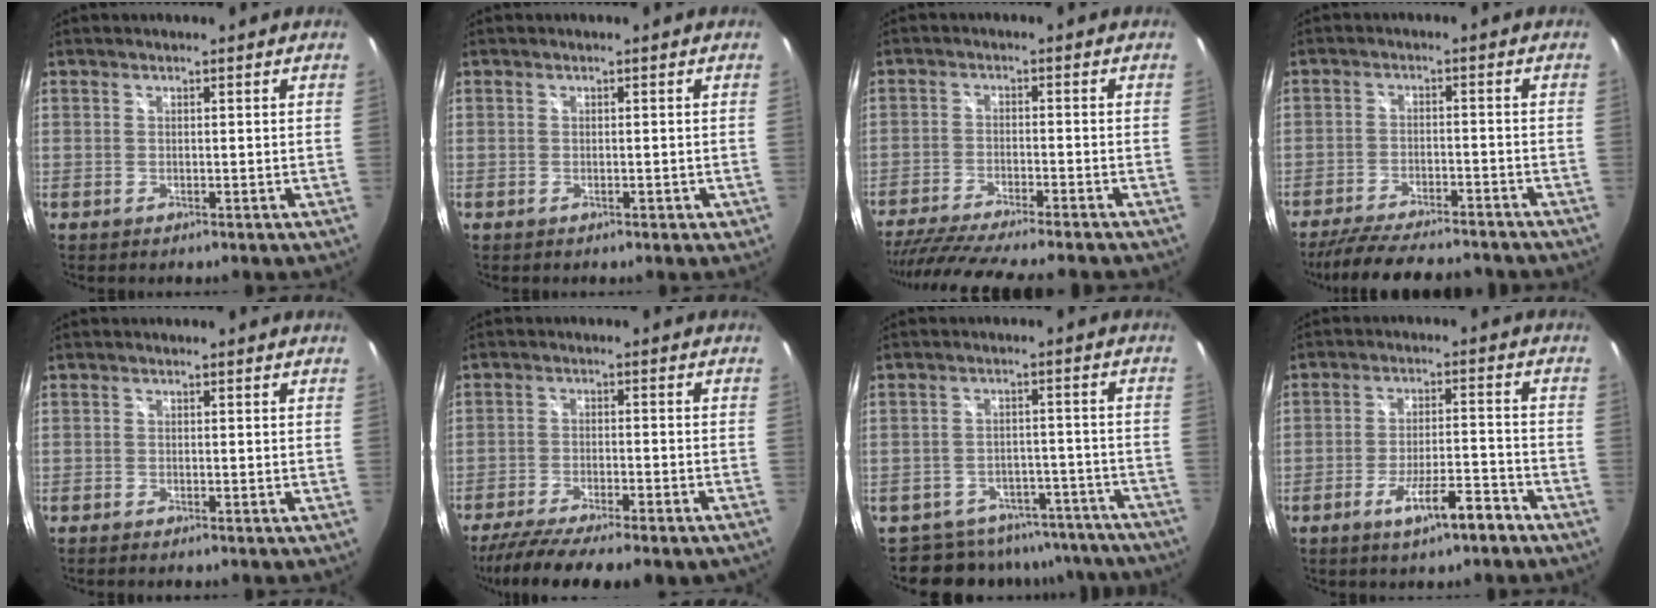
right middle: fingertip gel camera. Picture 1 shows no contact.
{"total": 1.0, "force": [-0.4, 0.6, 0.6], "torque": [-0.006, 0.000, -0.006]}
{"total": 15.1, "force": [-13.2, 0.6, 7.3], "torque": [-0.150, -0.032, -0.213]}
{"total": 16.5, "force": [-14.3, 3.4, 7.5], "torque": [-0.149, -0.024, -0.216]}
{"total": 1.2, "force": [-1.1, 0.1, 0.5], "torque": [-0.015, -0.005, -0.022]}
{"total": 15.3, "force": [-12.6, 2.0, 8.4], "torque": [-0.168, -0.048, -0.195]}
{"total": 14.4, "force": [-12.7, 6.3, 2.6], "torque": [-0.045, 0.029, -0.152]}
{"total": 8.3, "force": [-5.6, 1.4, 6.0], "torque": [-0.111, -0.005, -0.085]}